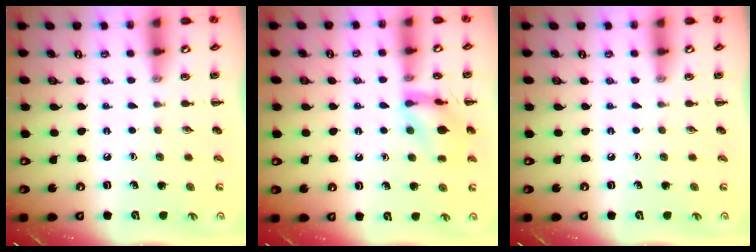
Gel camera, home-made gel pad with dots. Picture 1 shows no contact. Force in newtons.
{"total": 11.8, "press": 11.8, "slide": 1.0}
{"total": 0.0}